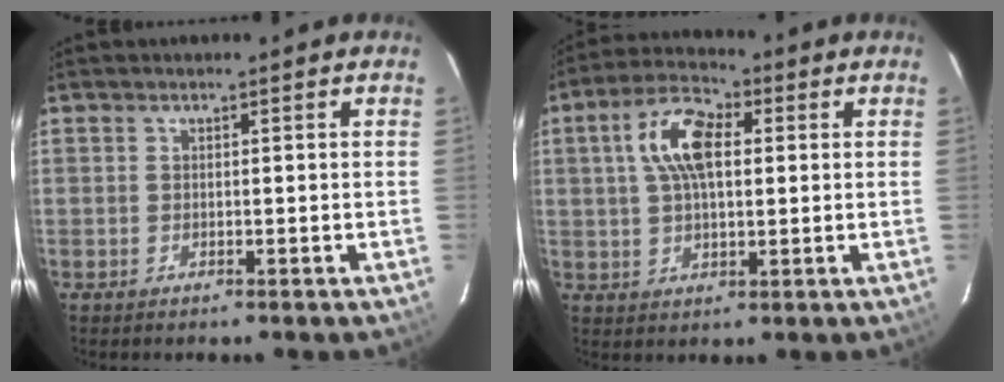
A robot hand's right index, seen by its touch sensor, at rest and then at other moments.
{"total": 10.2, "force": [2.3, 5.1, 8.6], "torque": [-0.165, 0.026, 0.039]}